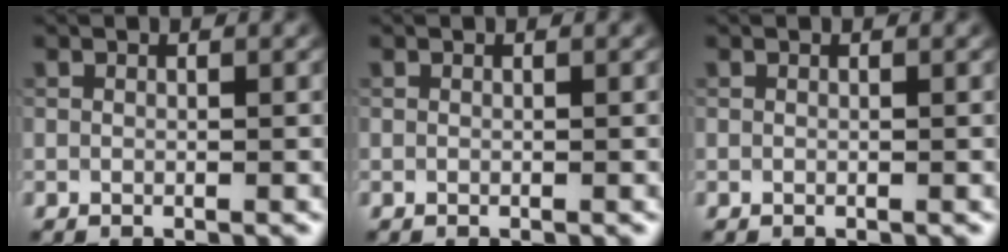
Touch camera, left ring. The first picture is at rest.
{"total": 0.0}
{"total": 0.0}